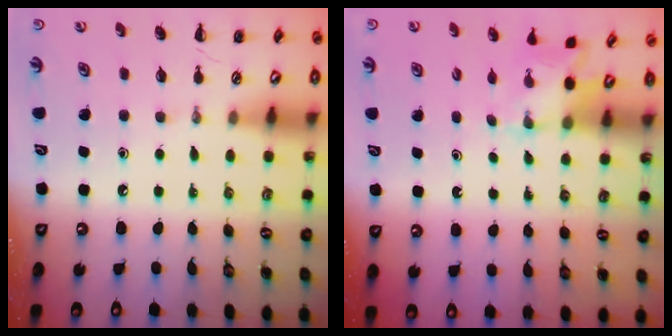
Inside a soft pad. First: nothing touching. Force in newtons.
{"total": 1.6, "press": 1.5, "slide": 0.6}